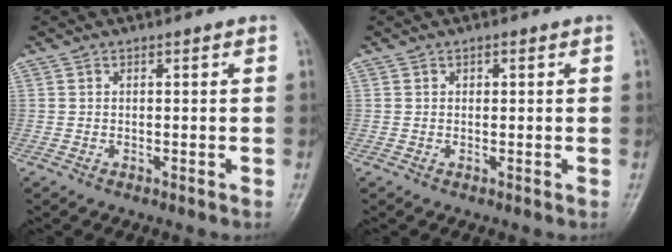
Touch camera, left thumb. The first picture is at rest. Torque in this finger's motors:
{"motor_torque": [-0.21, -0.25, 0.07, -0.20, 0.00]}